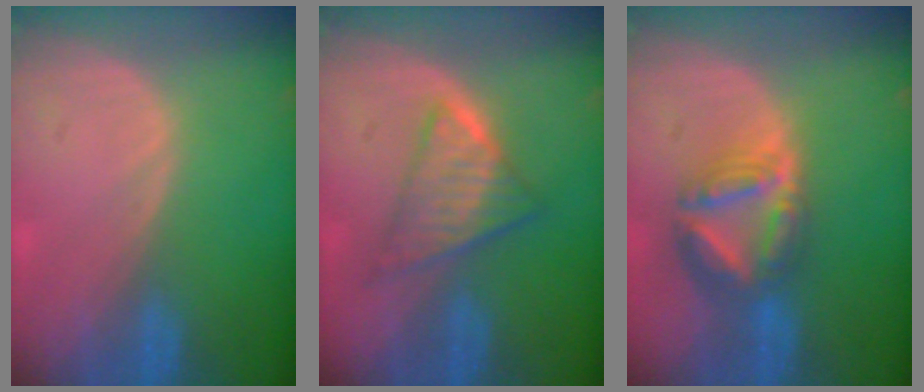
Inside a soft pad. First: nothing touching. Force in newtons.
{"total": 6.2, "press": 5.8, "slide": 2.1}
{"total": 8.2, "press": 7.0, "slide": 4.2}